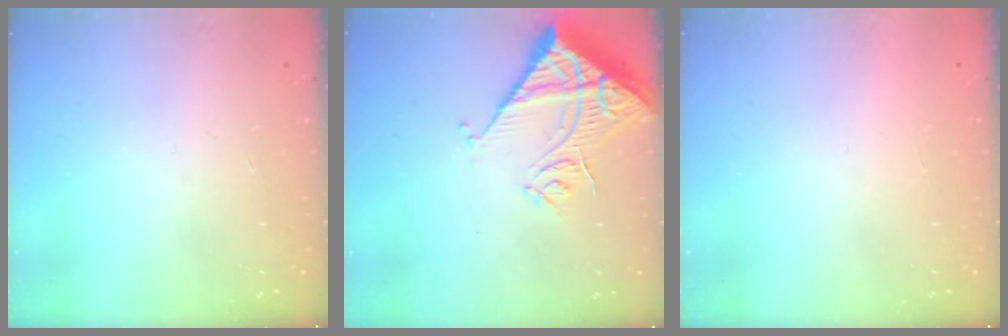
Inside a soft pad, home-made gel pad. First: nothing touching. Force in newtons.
{"total": 13.2, "press": 13.1, "slide": 1.7}
{"total": 1.6, "press": 1.6, "slide": 0.1}